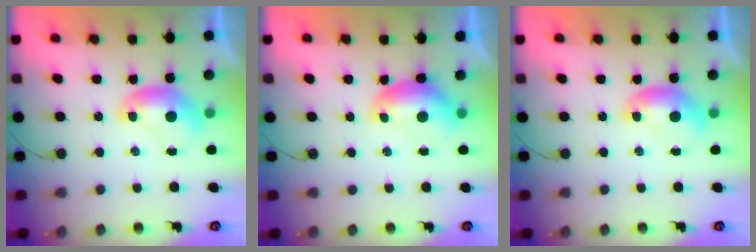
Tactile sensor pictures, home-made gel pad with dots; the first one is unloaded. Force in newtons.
{"total": 0.0}
{"total": 0.0}